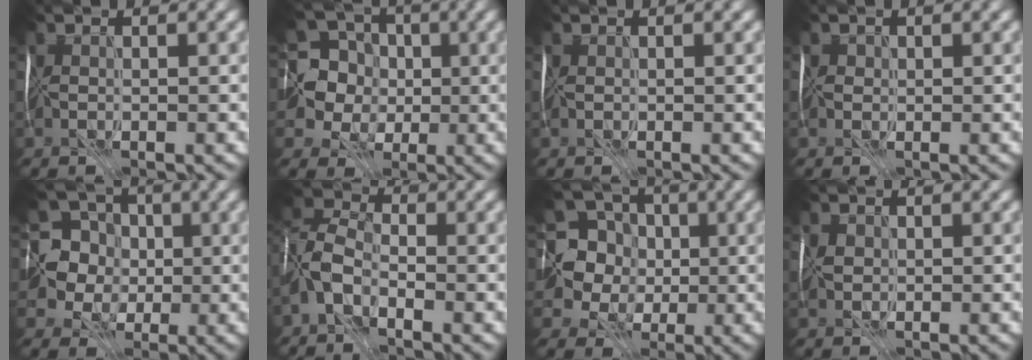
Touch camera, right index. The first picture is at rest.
{"total": 8.1, "force": [0.7, 7.8, 2.3], "torque": [-0.069, 0.028, -0.018]}
{"total": 0.0}
{"total": 0.5, "force": [0.2, 0.4, -0.3], "torque": [0.012, 0.004, 0.004]}
{"total": 7.4, "force": [0.6, 7.1, 2.0], "torque": [-0.051, 0.030, -0.021]}
{"total": 2.9, "force": [-2.0, 1.2, 1.6], "torque": [-0.040, 0.012, -0.051]}
{"total": 8.8, "force": [1.1, 8.3, 2.5], "torque": [-0.078, 0.036, -0.012]}
{"total": 0.7, "force": [0.3, 0.6, -0.1], "torque": [0.005, 0.003, 0.009]}